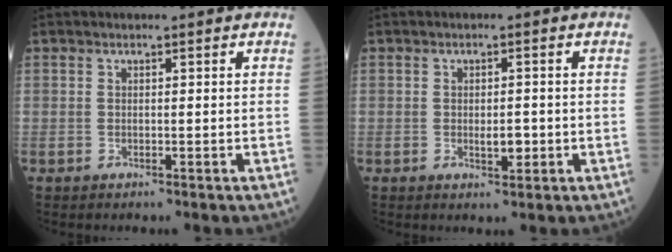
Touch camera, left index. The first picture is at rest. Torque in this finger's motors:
{"motor_torque": [0.54, -0.13, 0.05, 0.04]}